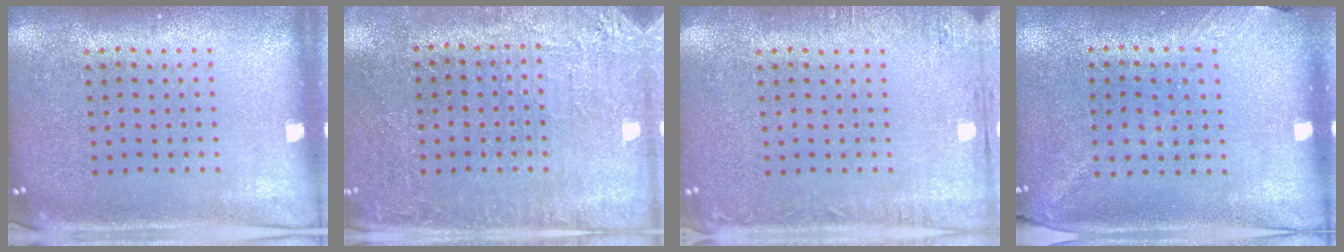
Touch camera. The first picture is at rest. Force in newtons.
{"total": 2.8, "press": 2.7, "slide": 0.7}
{"total": 1.9, "press": 1.9, "slide": 0.2}
{"total": 1.3, "press": 1.0, "slide": 0.8}